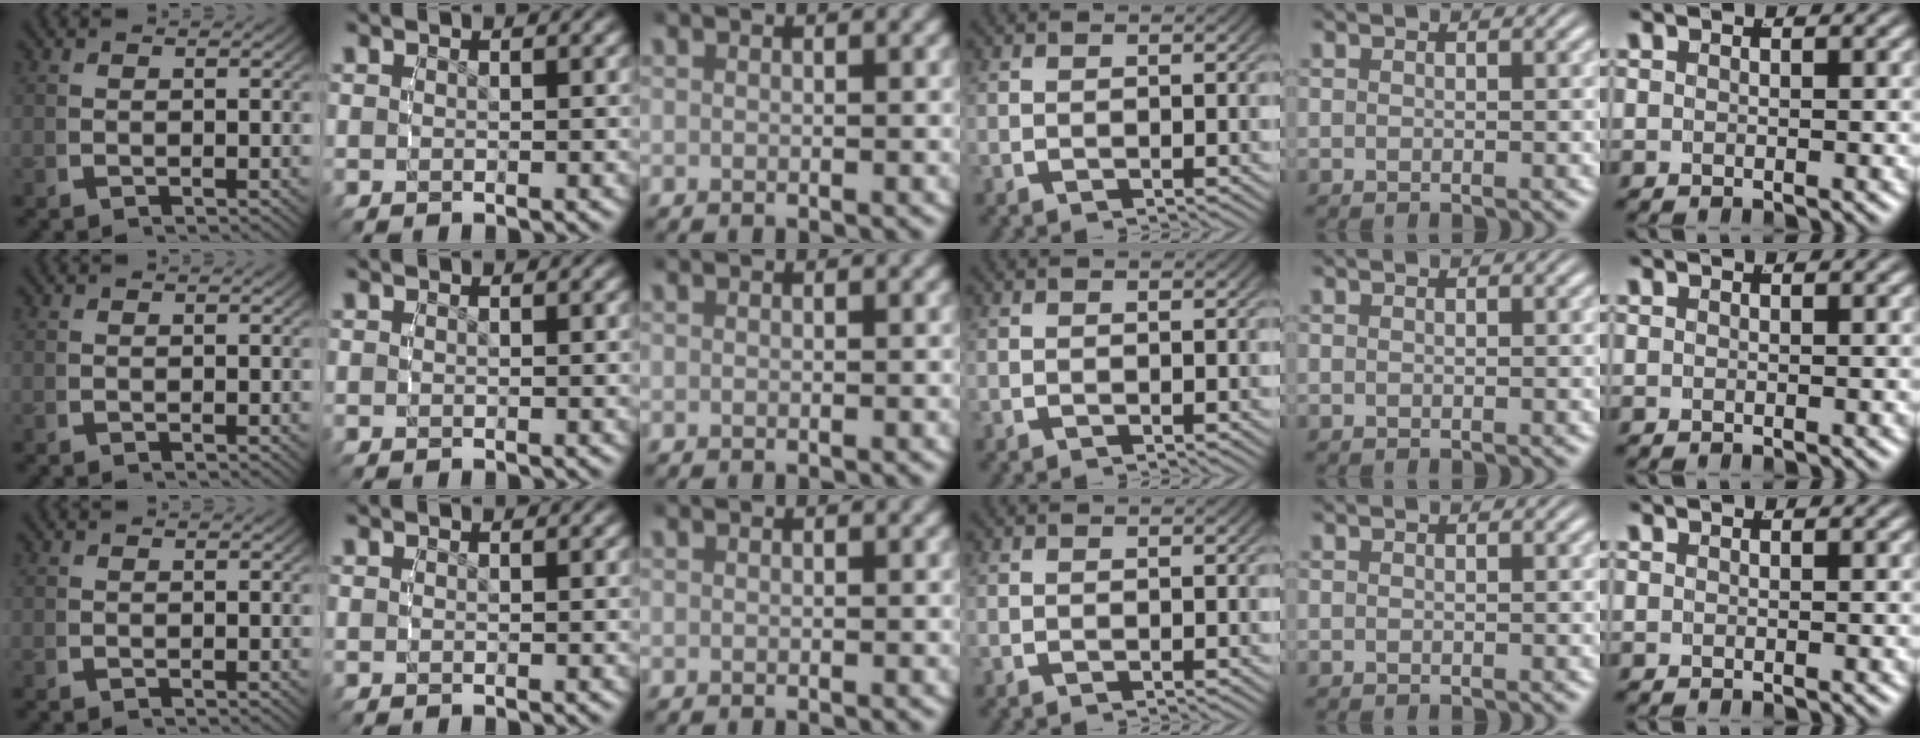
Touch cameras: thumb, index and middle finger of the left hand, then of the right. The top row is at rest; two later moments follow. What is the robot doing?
{"motion": "reach", "object": "button"}